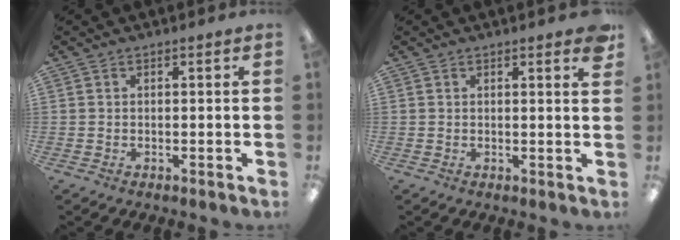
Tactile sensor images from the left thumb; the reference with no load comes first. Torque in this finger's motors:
{"motor_torque": [0.30, -0.15, 0.31, -0.27, 0.02]}